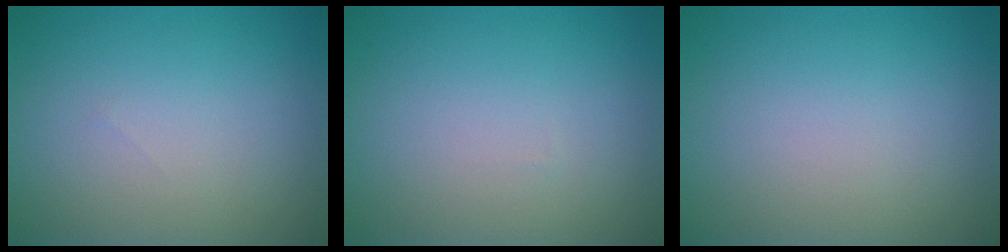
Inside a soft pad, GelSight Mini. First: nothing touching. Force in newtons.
{"total": 0.0}
{"total": 0.0}